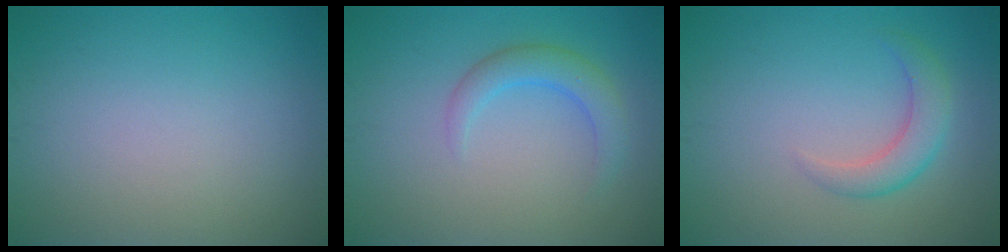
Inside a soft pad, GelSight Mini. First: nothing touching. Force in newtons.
{"total": 2.6, "press": 2.6, "slide": 0.1}
{"total": 2.8, "press": 2.8, "slide": 0.1}